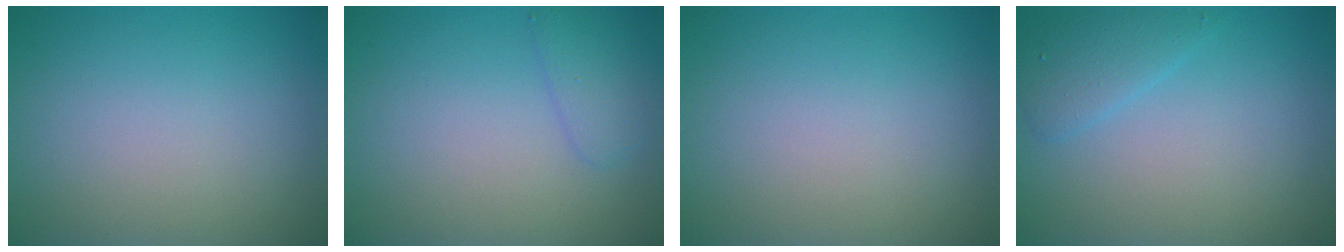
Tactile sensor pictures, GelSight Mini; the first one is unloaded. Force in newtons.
{"total": 1.7, "press": 1.7, "slide": 0.1}
{"total": 0.0}
{"total": 2.0, "press": 2.0, "slide": 0.1}